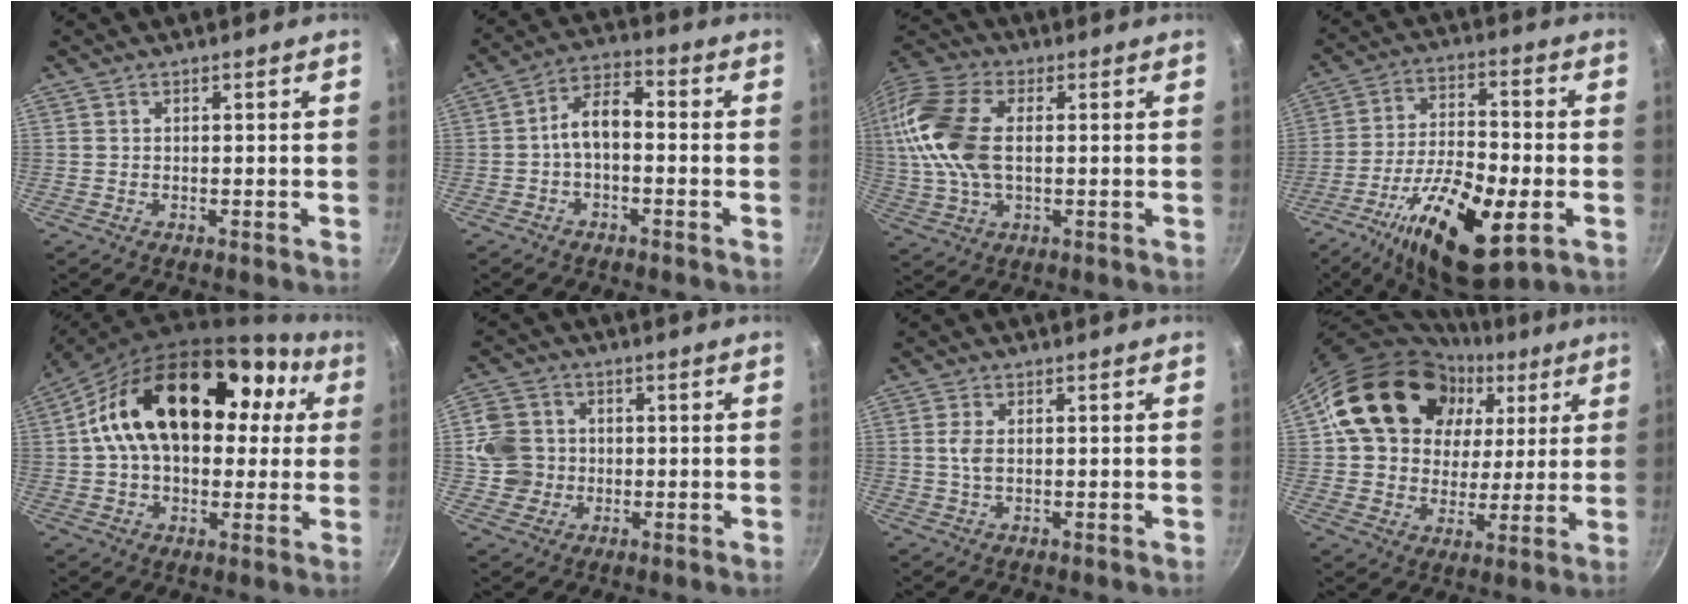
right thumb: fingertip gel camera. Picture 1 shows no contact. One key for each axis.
{"total": 6.6, "fx": -1.4, "fy": 3.6, "fz": 5.4, "tx": -0.087, "ty": 0.036, "tz": -0.032}
{"total": 16.7, "fx": 1.6, "fy": 9.8, "fz": 13.4, "tx": -0.272, "ty": 0.018, "tz": 0.020}
{"total": 20.0, "fx": -7.7, "fy": 7.5, "fz": 16.8, "tx": -0.292, "ty": 0.020, "tz": -0.130}
{"total": 25.5, "fx": 5.3, "fy": 16.4, "fz": 18.7, "tx": -0.292, "ty": 0.043, "tz": 0.077}
{"total": 7.7, "fx": -0.2, "fy": 7.3, "fz": 2.5, "tx": -0.017, "ty": 0.012, "tz": -0.011}
{"total": 2.7, "fx": 0.2, "fy": 1.5, "fz": 2.3, "tx": -0.048, "ty": 0.001, "tz": 0.004}
{"total": 21.3, "fx": 7.9, "fy": 16.7, "fz": 10.6, "tx": -0.153, "ty": 0.008, "tz": 0.139}